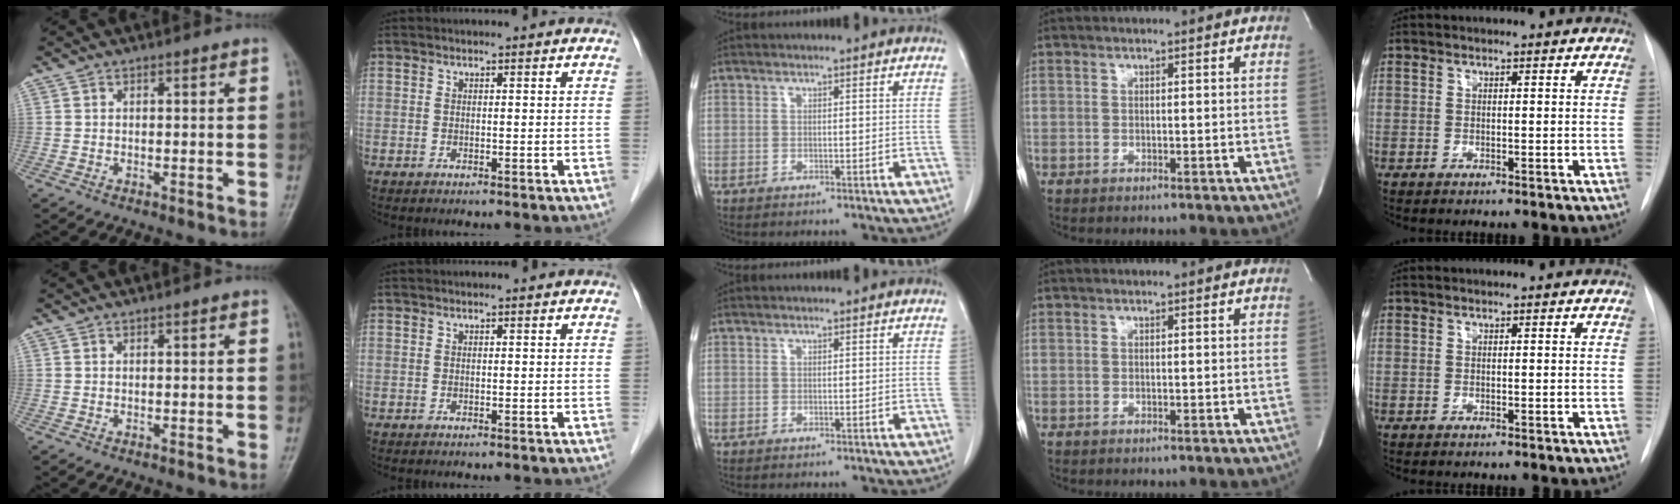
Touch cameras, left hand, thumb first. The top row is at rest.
{}